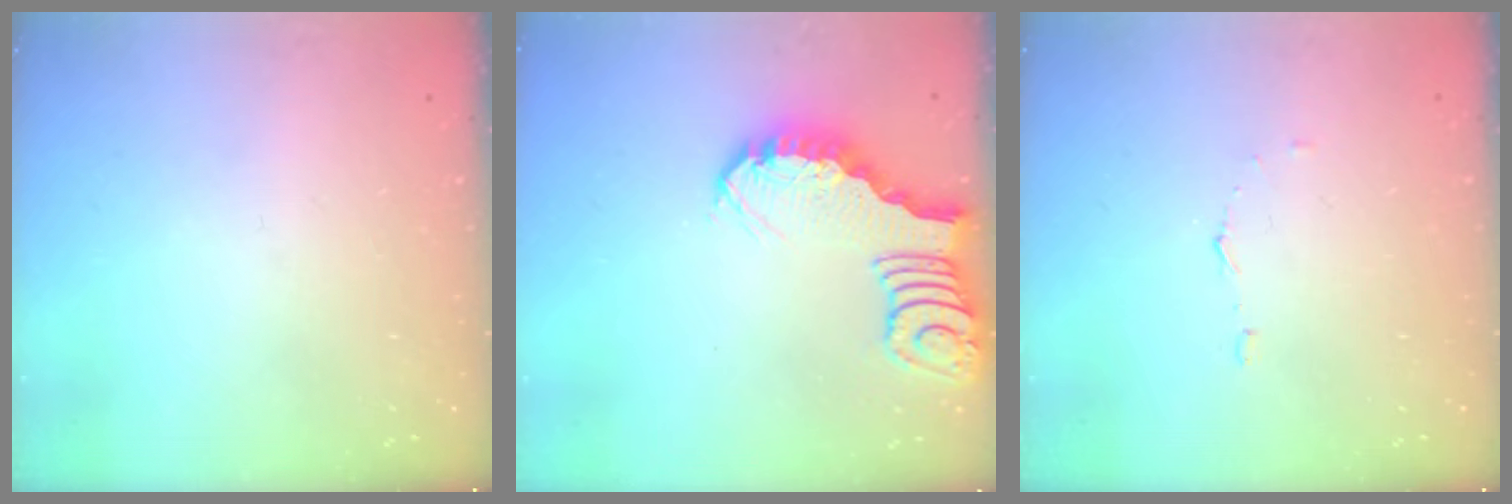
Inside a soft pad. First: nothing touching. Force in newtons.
{"total": 2.9, "press": 2.8, "slide": 0.4}
{"total": 3.4, "press": 3.4, "slide": 0.3}